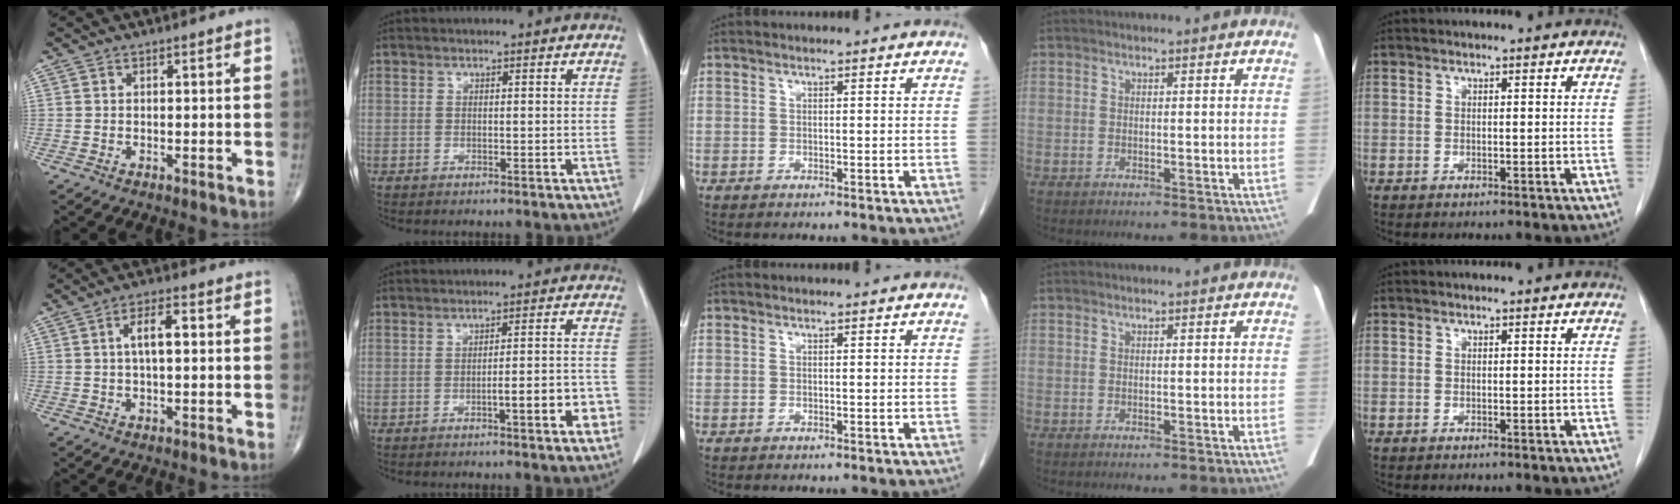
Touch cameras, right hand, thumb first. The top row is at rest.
{"thumb": {"total": 5.4, "force": [0.8, 2.1, 4.9], "torque": [-0.083, 0.010, 0.008]}, "index": {"total": 6.8, "force": [-3.1, 0.8, 6.0], "torque": [-0.075, 0.018, -0.038]}}